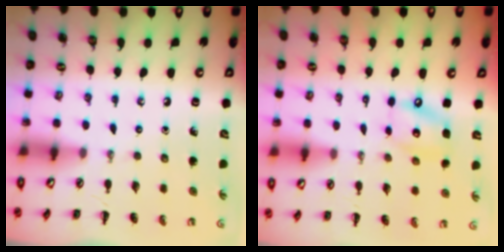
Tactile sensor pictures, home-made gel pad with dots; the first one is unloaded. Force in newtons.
{"total": 10.4, "press": 10.2, "slide": 2.1}